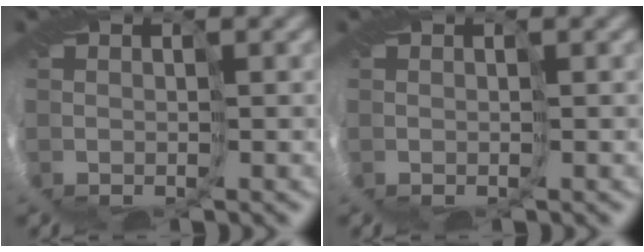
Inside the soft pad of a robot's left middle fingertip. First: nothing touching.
{"total": 0.0}